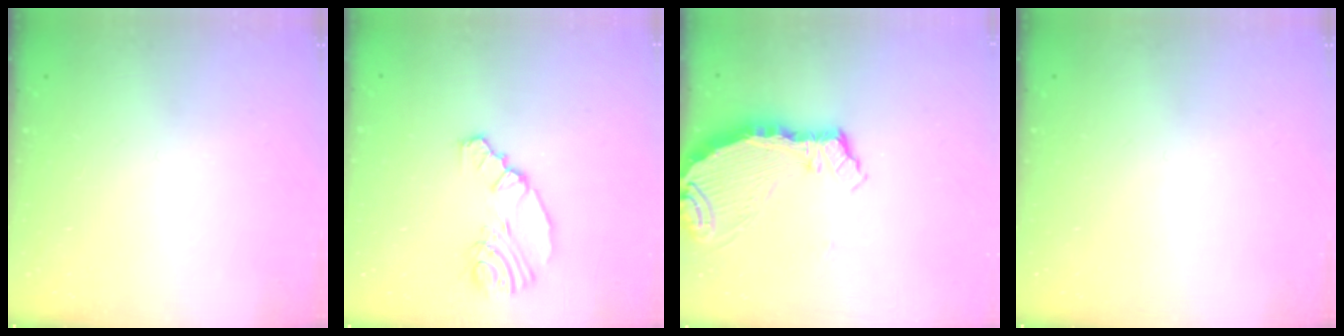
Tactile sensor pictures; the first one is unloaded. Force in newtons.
{"total": 7.3, "press": 5.9, "slide": 4.4}
{"total": 6.4, "press": 6.4, "slide": 0.7}
{"total": 0.0}